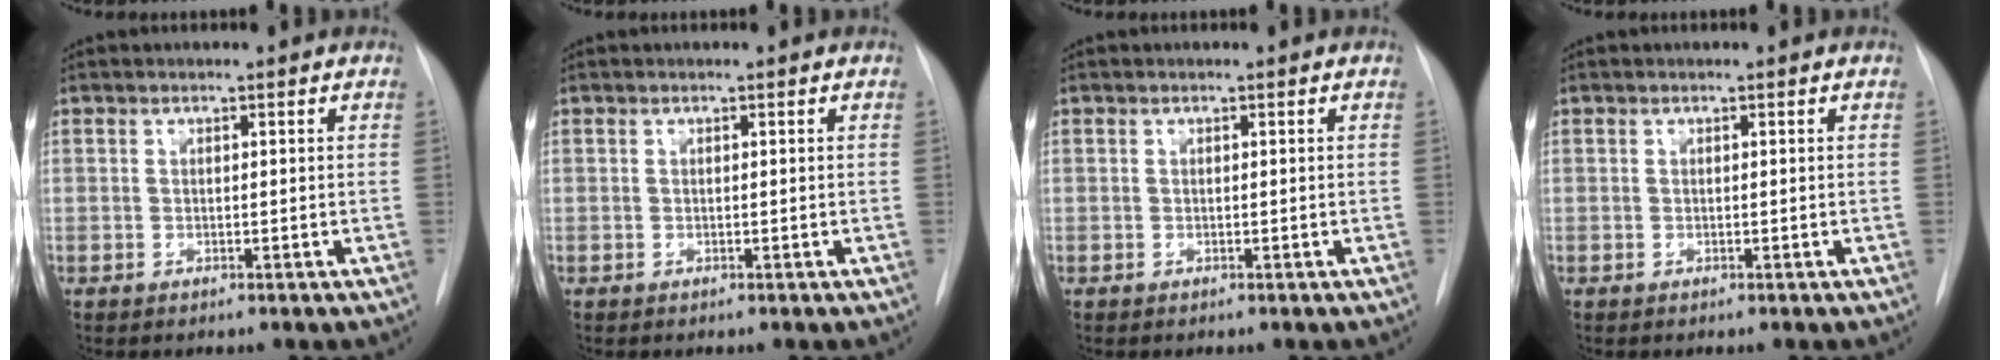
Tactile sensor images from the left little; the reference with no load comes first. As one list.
[{"total": 0.0}, {"total": 0.0}, {"total": 0.0}]